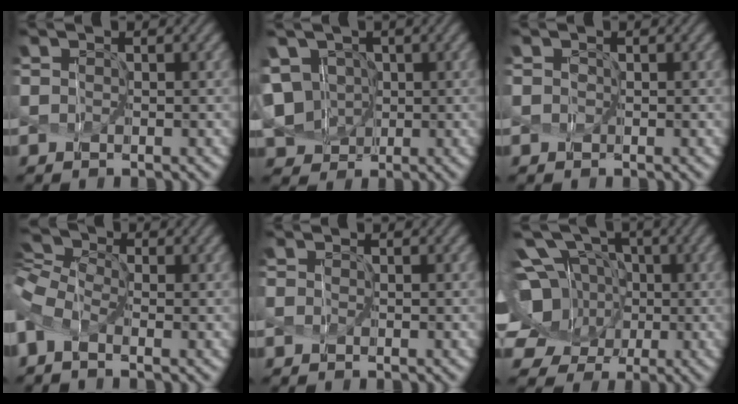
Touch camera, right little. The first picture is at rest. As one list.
[{"total": 9.8, "force": [0.6, 8.9, 4.1], "torque": [-0.127, 0.017, -0.011]}, {"total": 0.6, "force": [0.1, 0.6, 0.1], "torque": [0.009, 0.004, -0.002]}, {"total": 5.0, "force": [-1.5, 2.8, 3.9], "torque": [-0.102, 0.004, -0.042]}, {"total": 0.0}, {"total": 12.6, "force": [0.3, 10.9, 6.4], "torque": [-0.167, 0.023, -0.011]}]